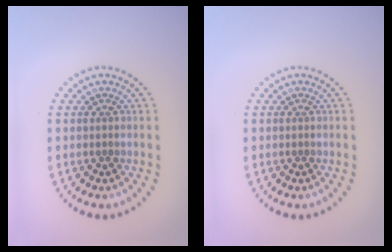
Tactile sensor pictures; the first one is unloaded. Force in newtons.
{"total": 0.0}